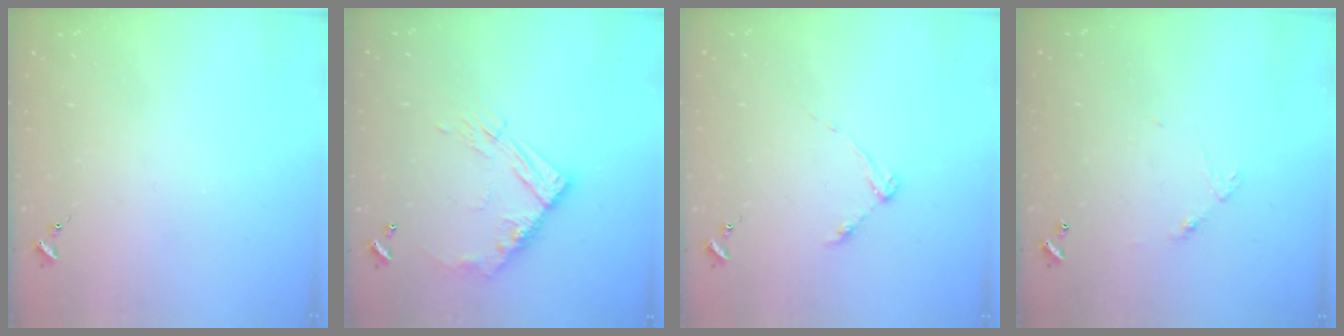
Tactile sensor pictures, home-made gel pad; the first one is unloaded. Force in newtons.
{"total": 12.9, "press": 12.9, "slide": 1.3}
{"total": 3.3, "press": 3.3, "slide": 0.5}
{"total": 4.6, "press": 4.6, "slide": 0.3}